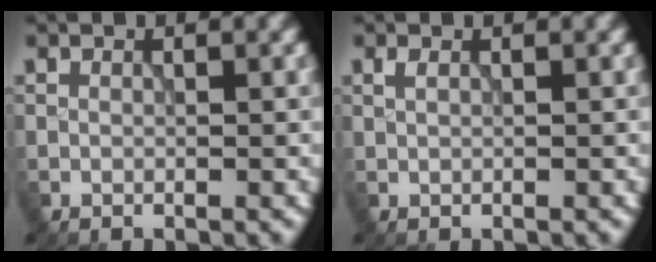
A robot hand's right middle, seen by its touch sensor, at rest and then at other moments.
{"total": 0.9, "force": [0.3, 0.3, 0.7], "torque": [-0.017, 0.001, 0.012]}